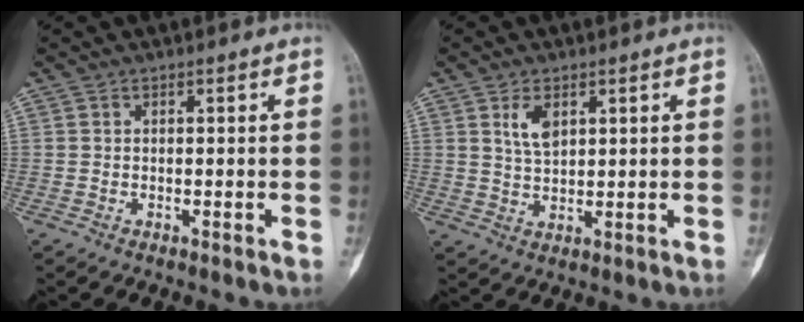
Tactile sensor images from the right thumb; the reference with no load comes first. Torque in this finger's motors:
{"motor_torque": [0.01, 0.02, 0.30, 0.23, 0.03]}